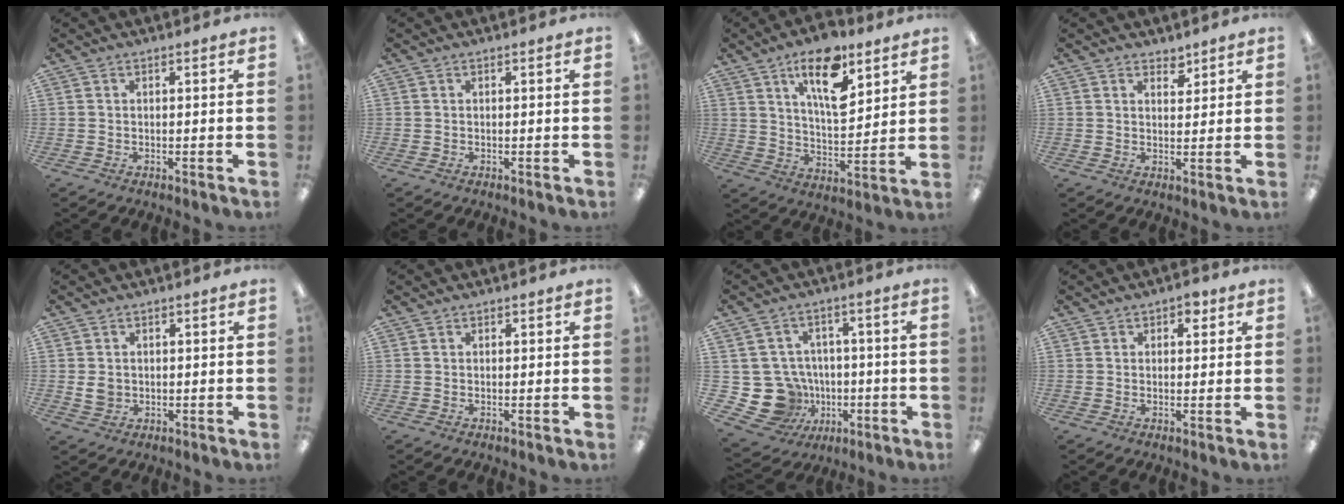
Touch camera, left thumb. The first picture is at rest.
{"total": 0.0}
{"total": 15.1, "force": [9.1, 6.5, 10.2], "torque": [-0.157, -0.039, 0.152]}
{"total": 3.2, "force": [2.6, 1.7, 0.7], "torque": [0.005, -0.016, 0.044]}
{"total": 3.2, "force": [0.3, 2.9, 1.4], "torque": [-0.010, -0.001, 0.003]}
{"total": 0.6, "force": [0.4, 0.4, 0.0], "torque": [0.001, 0.001, 0.008]}
{"total": 13.4, "force": [-3.0, 12.4, 4.1], "torque": [-0.104, 0.016, -0.032]}
{"total": 2.7, "force": [1.5, 1.9, 1.3], "torque": [-0.011, -0.001, 0.023]}